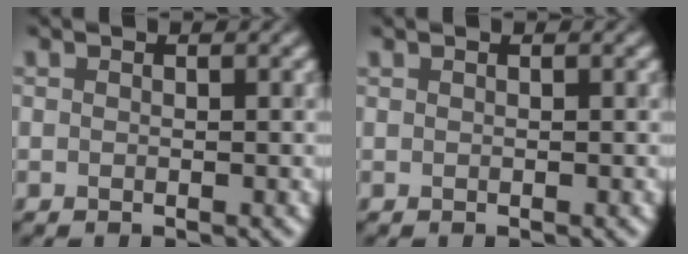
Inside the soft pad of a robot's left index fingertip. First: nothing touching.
{"total": 0.0}